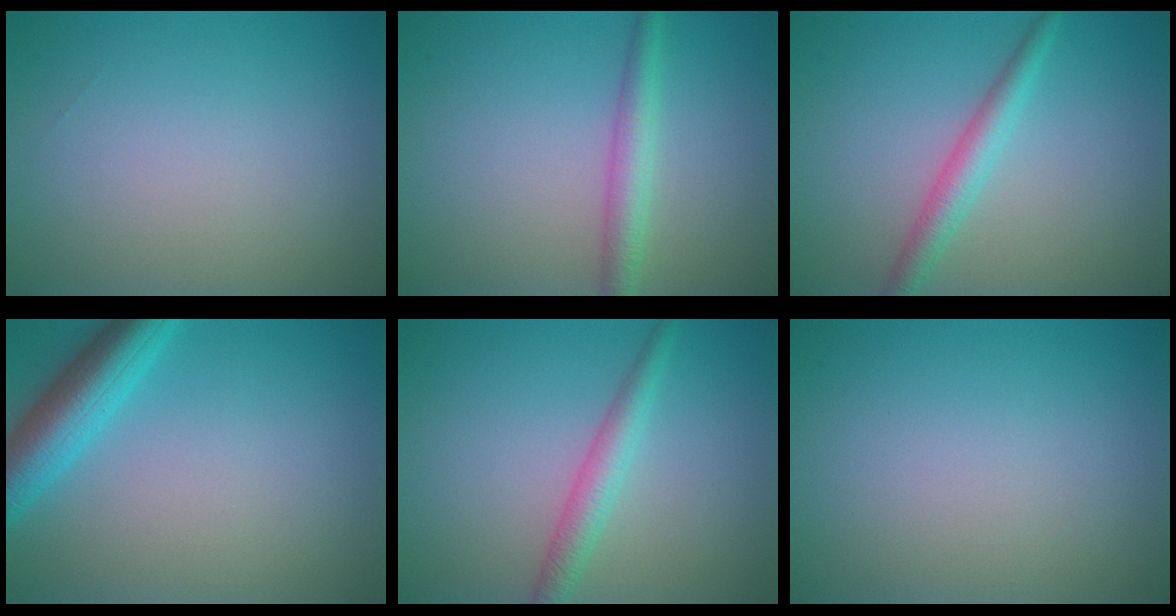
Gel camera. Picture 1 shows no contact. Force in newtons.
{"total": 2.7, "press": 2.7, "slide": 0.1}
{"total": 2.7, "press": 2.7, "slide": 0.1}
{"total": 5.3, "press": 5.3, "slide": 0.2}
{"total": 2.6, "press": 2.6, "slide": 0.2}
{"total": 0.0}